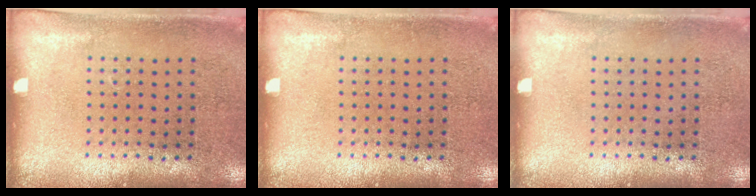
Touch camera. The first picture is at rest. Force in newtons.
{"total": 0.0}
{"total": 0.0}